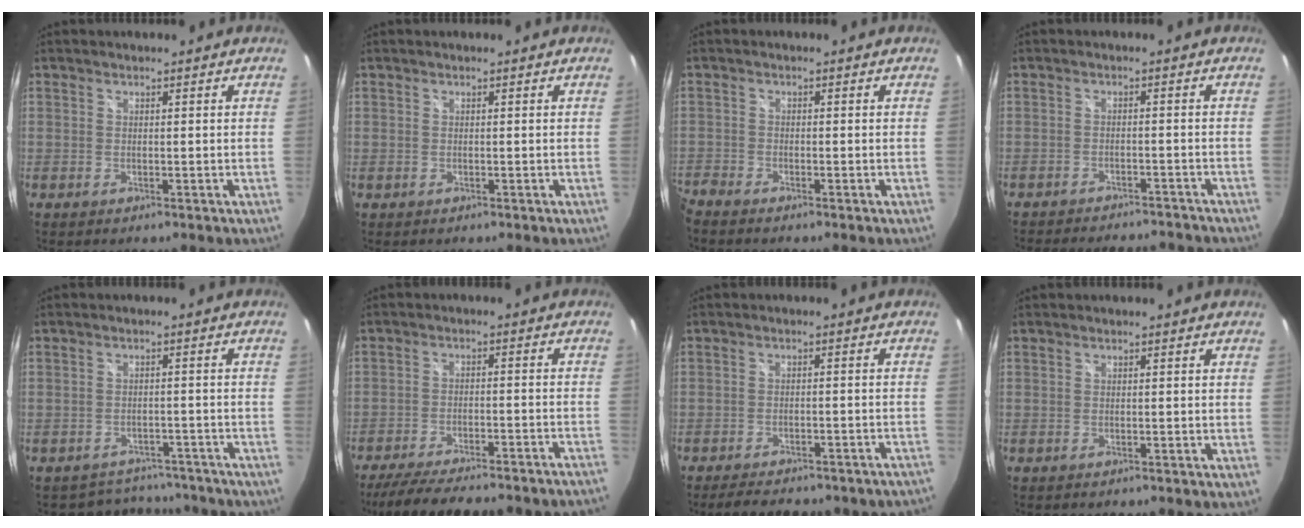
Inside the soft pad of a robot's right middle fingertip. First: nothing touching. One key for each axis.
{"total": 0.0}
{"total": 3.1, "fx": -2.9, "fy": 0.5, "fz": 0.8, "tx": -0.032, "ty": -0.015, "tz": -0.063}
{"total": 15.1, "fx": -13.3, "fy": 4.0, "fz": 5.9, "tx": -0.121, "ty": -0.007, "tz": -0.174}
{"total": 11.7, "fx": -10.5, "fy": 4.8, "fz": 2.2, "tx": -0.046, "ty": 0.024, "tz": -0.122}
{"total": 20.4, "fx": -18.1, "fy": 1.9, "fz": 9.2, "tx": -0.166, "ty": -0.030, "tz": -0.253}
{"total": 12.7, "fx": -11.3, "fy": 3.0, "fz": 5.0, "tx": -0.097, "ty": -0.005, "tz": -0.136}
{"total": 0.9, "fx": -0.8, "fy": 0.3, "fz": 0.2, "tx": -0.008, "ty": -0.001, "tz": -0.010}